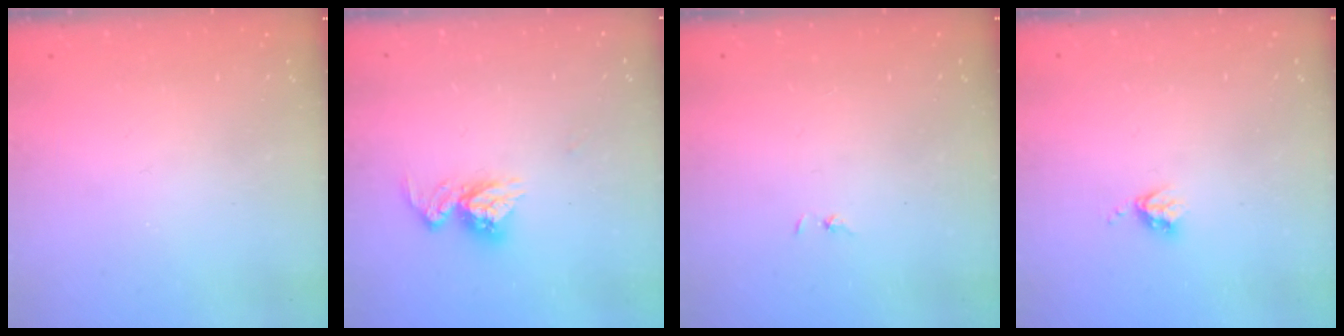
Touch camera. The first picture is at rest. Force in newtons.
{"total": 10.0, "press": 10.0, "slide": 0.8}
{"total": 0.7, "press": 0.7, "slide": 0.1}
{"total": 3.8, "press": 3.8, "slide": 0.4}